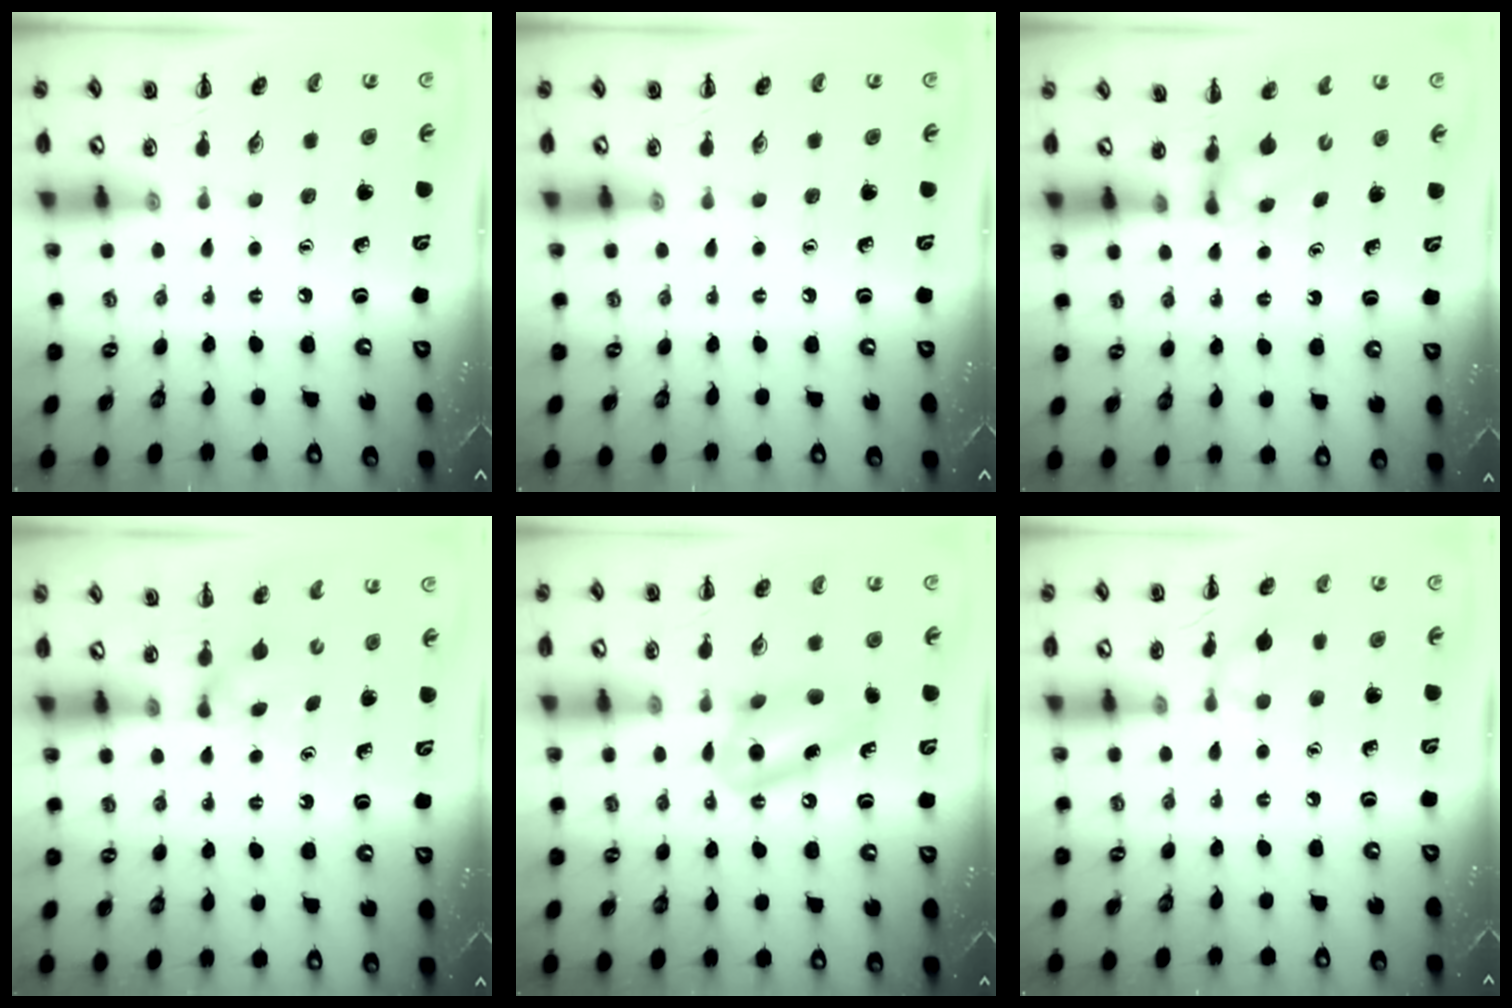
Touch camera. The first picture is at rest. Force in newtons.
{"total": 0.0}
{"total": 2.8, "press": 2.5, "slide": 1.3}
{"total": 2.3, "press": 2.1, "slide": 1.0}
{"total": 10.7, "press": 10.6, "slide": 1.2}
{"total": 6.1, "press": 5.8, "slide": 2.0}